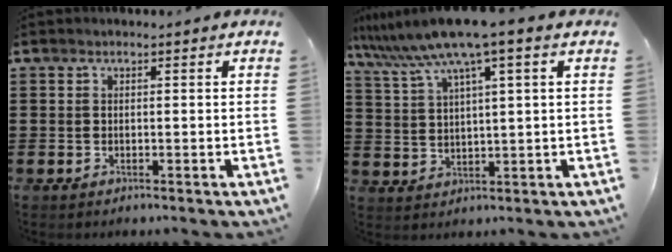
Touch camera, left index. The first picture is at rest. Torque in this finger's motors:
{"motor_torque": [0.53, 0.48, 1.01, 0.21]}